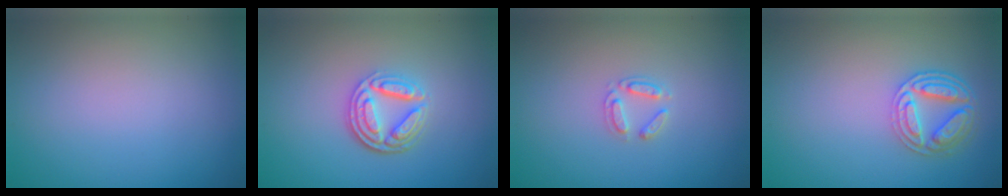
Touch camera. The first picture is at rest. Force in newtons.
{"total": 4.5, "press": 3.4, "slide": 2.9}
{"total": 1.7, "press": 1.7, "slide": 0.2}
{"total": 4.5, "press": 4.0, "slide": 2.1}